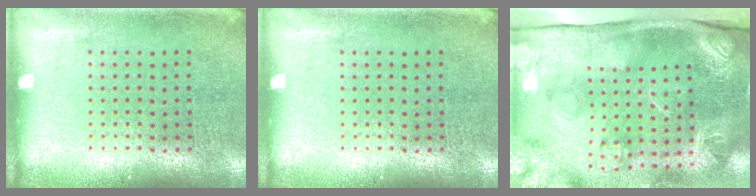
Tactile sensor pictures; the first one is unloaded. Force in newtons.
{"total": 0.0}
{"total": 4.6, "press": 3.2, "slide": 3.3}